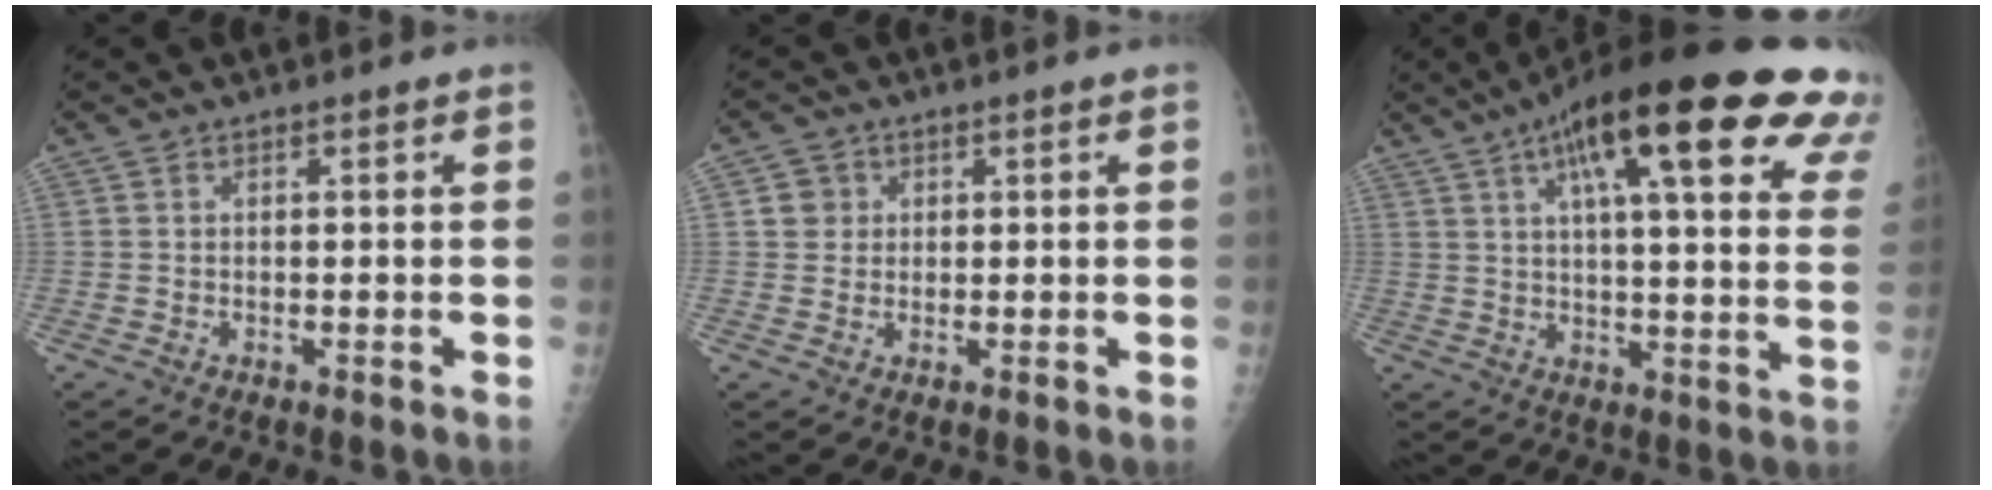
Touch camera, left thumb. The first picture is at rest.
{"total": 3.0, "force": [0.8, 2.8, 0.7], "torque": [0.007, 0.000, 0.009]}
{"total": 30.0, "force": [16.3, 7.4, 24.0], "torque": [-0.286, 0.000, 0.219]}